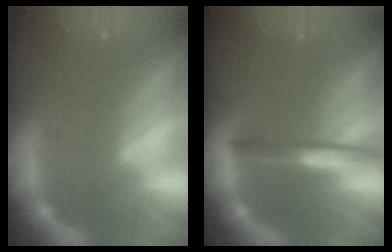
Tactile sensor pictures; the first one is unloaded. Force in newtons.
{"total": 3.0}